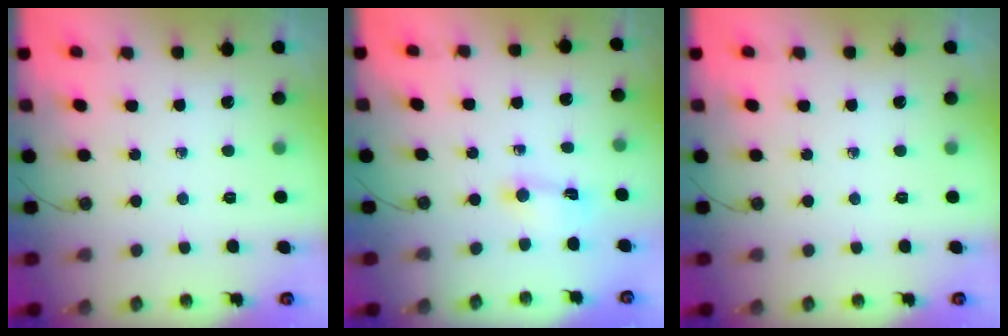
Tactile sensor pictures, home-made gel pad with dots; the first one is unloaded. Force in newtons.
{"total": 1.6, "press": 1.6, "slide": 0.2}
{"total": 0.0}